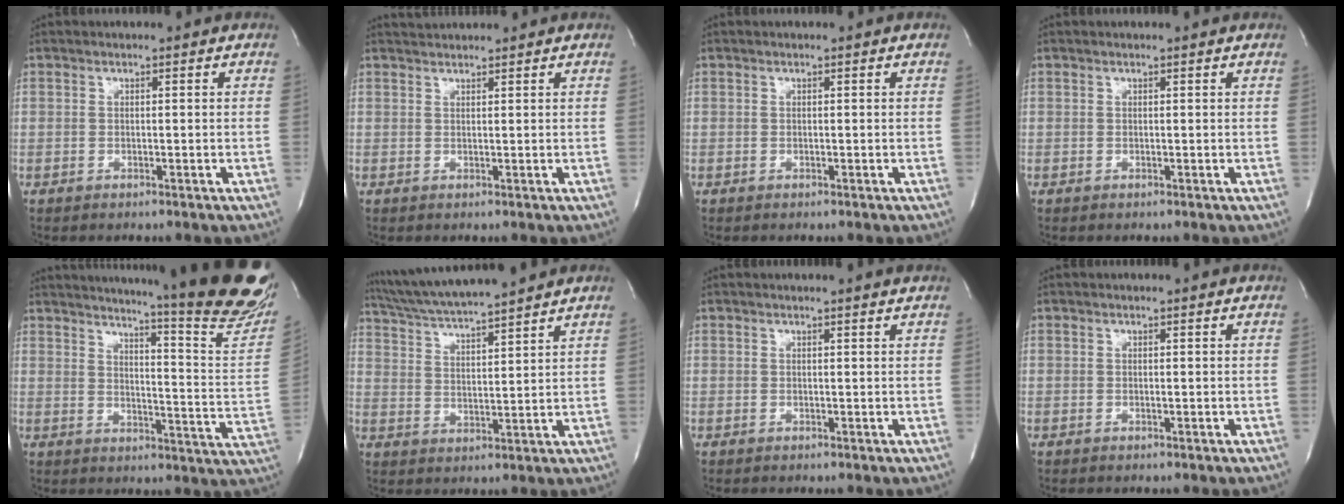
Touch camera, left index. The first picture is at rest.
{"total": 2.3, "force": [2.3, -0.2, 0.1], "torque": [-0.003, 0.021, 0.046]}
{"total": 0.0}
{"total": 1.1, "force": [1.0, -0.1, 0.3], "torque": [-0.012, -0.001, 0.012]}
{"total": 28.0, "force": [23.2, 1.4, 15.7], "torque": [-0.199, -0.107, 0.273]}
{"total": 13.4, "force": [12.2, -0.6, 5.6], "torque": [-0.110, 0.019, 0.203]}
{"total": 2.4, "force": [2.3, -0.5, 0.7], "torque": [-0.017, 0.001, 0.024]}
{"total": 0.5, "force": [0.5, 0.0, 0.2], "torque": [-0.007, -0.001, 0.006]}